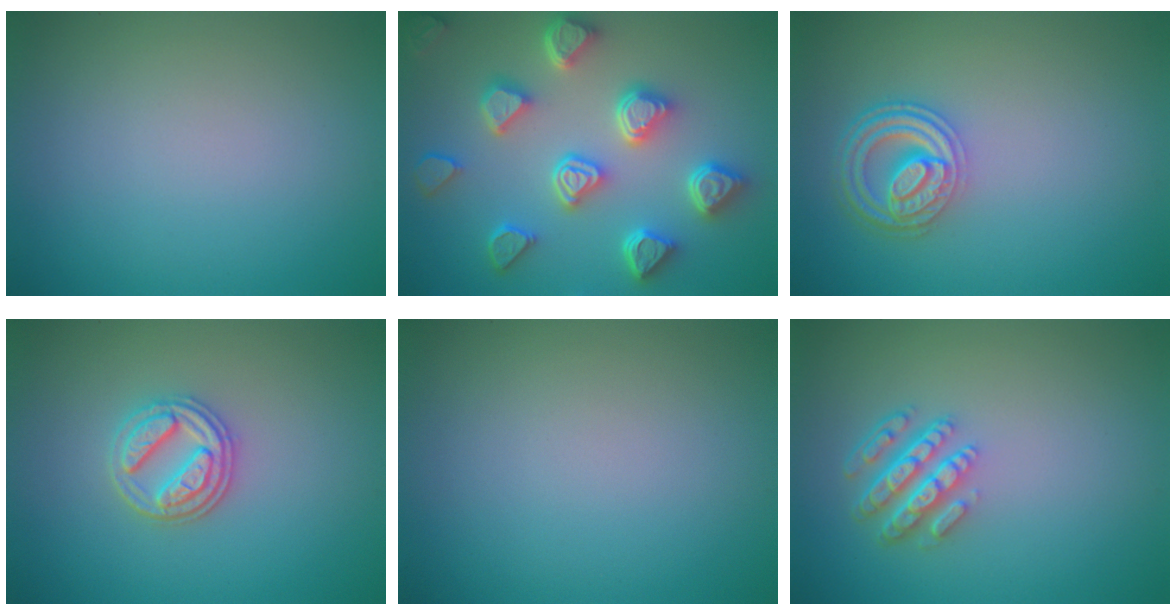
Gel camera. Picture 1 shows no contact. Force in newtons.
{"total": 7.0, "press": 5.8, "slide": 3.9}
{"total": 4.5, "press": 3.5, "slide": 2.7}
{"total": 3.3, "press": 3.0, "slide": 1.3}
{"total": 0.0}
{"total": 4.5, "press": 3.3, "slide": 3.0}